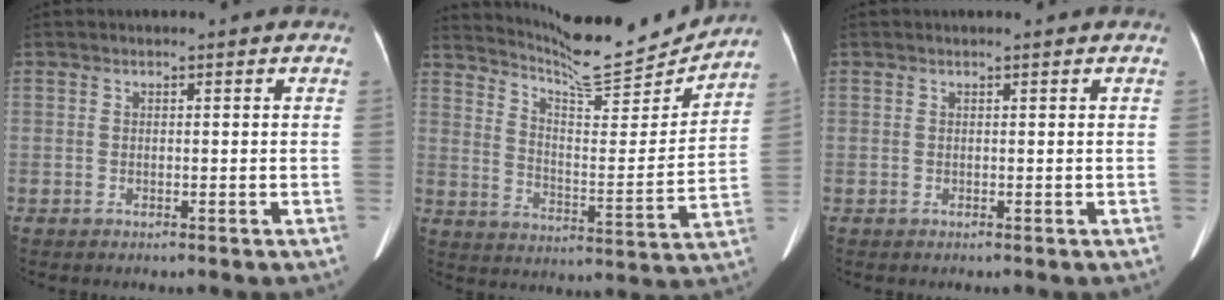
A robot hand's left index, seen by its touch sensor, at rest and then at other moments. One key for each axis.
{"total": 15.5, "fx": 15.0, "fy": 0.6, "fz": 3.9, "tx": -0.072, "ty": -0.045, "tz": 0.221}
{"total": 0.7, "fx": -0.7, "fy": -0.1, "fz": 0.0, "tx": -0.006, "ty": 0.000, "tz": -0.009}